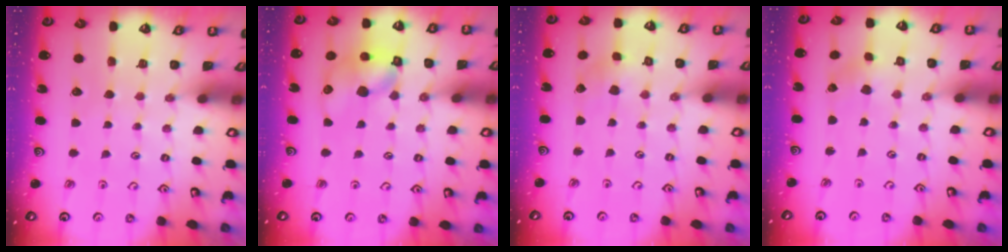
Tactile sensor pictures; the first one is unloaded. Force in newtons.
{"total": 11.3, "press": 11.2, "slide": 1.6}
{"total": 2.5, "press": 2.5, "slide": 0.2}
{"total": 1.4, "press": 1.4, "slide": 0.1}